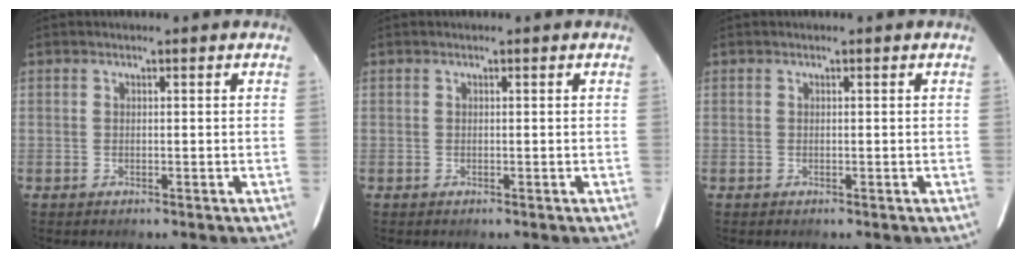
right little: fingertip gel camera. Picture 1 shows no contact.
{"total": 0.0}
{"total": 0.0}